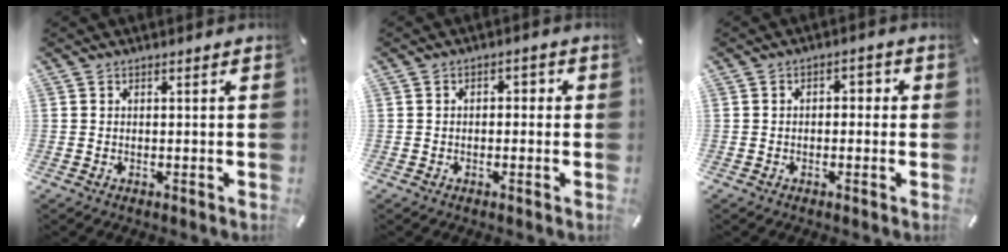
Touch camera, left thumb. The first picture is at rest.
{"total": 2.1, "force": [-0.9, 1.3, 1.3], "torque": [-0.026, 0.012, -0.022]}
{"total": 2.4, "force": [-1.1, 1.5, 1.4], "torque": [-0.028, 0.013, -0.025]}